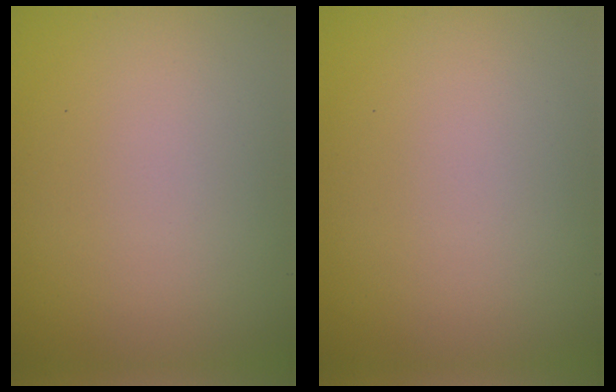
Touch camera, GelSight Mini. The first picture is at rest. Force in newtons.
{"total": 0.0}